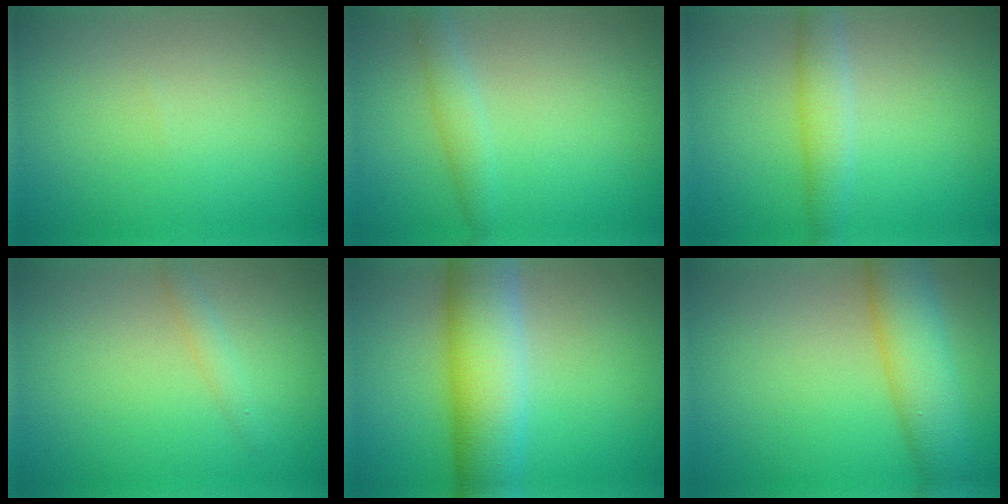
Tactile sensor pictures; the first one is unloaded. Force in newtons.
{"total": 1.9, "press": 1.9, "slide": 0.1}
{"total": 2.4, "press": 2.4, "slide": 0.2}
{"total": 1.2, "press": 1.2, "slide": 0.1}
{"total": 9.6, "press": 9.6, "slide": 0.3}
{"total": 6.7, "press": 6.7, "slide": 0.2}